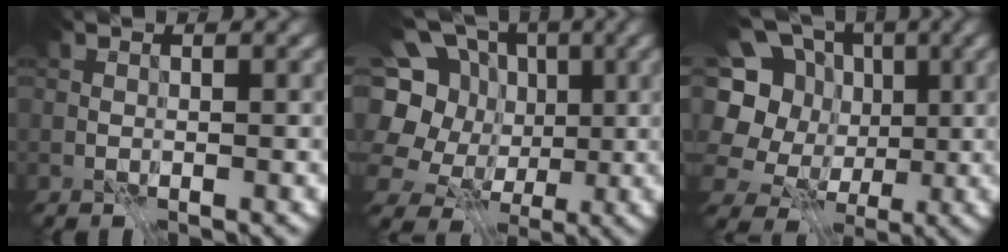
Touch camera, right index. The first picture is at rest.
{"total": 12.4, "force": [2.0, 10.7, 6.0], "torque": [-0.154, 0.031, 0.012]}
{"total": 11.8, "force": [1.8, 10.2, 5.6], "torque": [-0.147, 0.033, 0.004]}